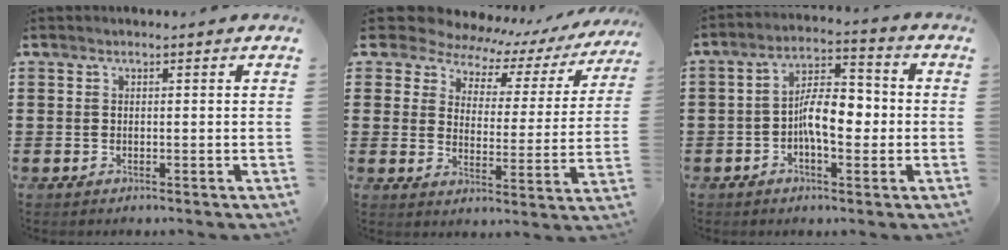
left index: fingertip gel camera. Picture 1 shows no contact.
{"total": 6.0, "force": [5.4, 2.4, 1.2], "torque": [-0.051, -0.035, 0.089]}
{"total": 7.5, "force": [-1.5, 3.3, 6.5], "torque": [-0.116, 0.007, -0.032]}